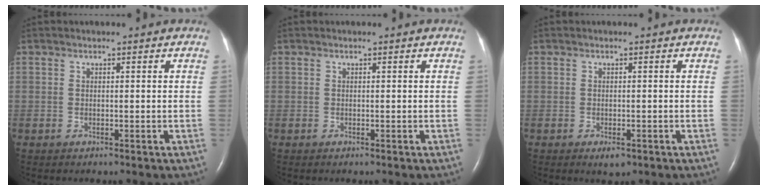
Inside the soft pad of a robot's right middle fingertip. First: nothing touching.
{"total": 0.0}
{"total": 1.6, "force": [-0.9, 0.7, 1.2], "torque": [-0.016, -0.001, -0.008]}